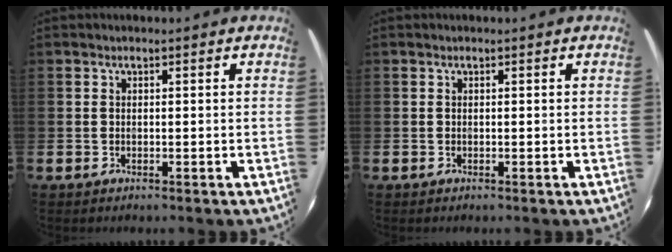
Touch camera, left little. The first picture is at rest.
{"total": 0.0}